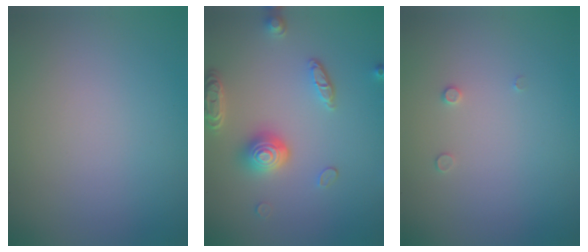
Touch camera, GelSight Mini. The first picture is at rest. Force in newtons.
{"total": 4.4, "press": 3.5, "slide": 2.7}
{"total": 0.6, "press": 0.6, "slide": 0.2}